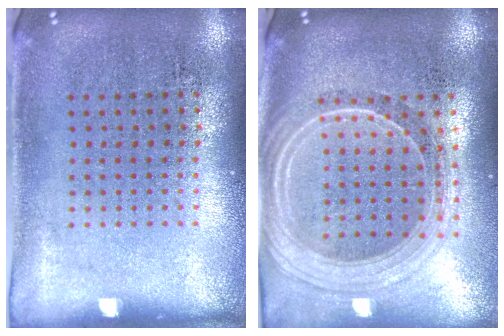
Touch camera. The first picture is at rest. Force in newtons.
{"total": 2.4, "press": 2.0, "slide": 1.2}